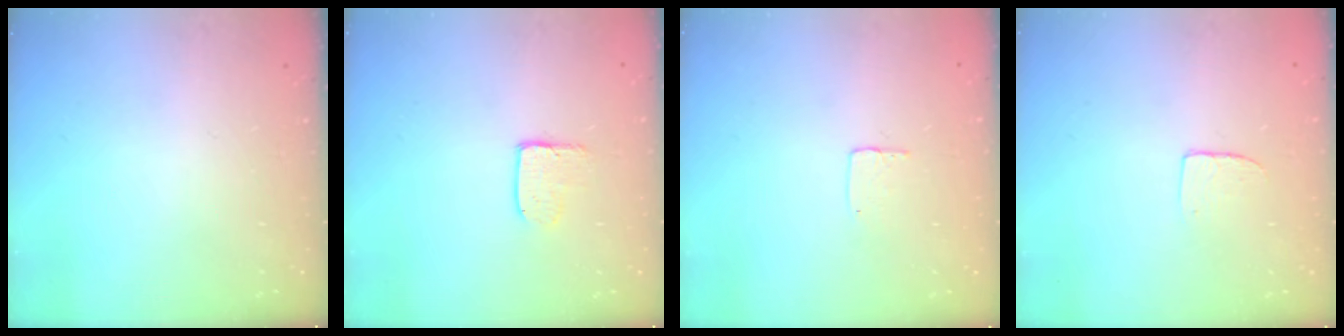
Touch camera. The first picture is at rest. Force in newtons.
{"total": 4.1, "press": 4.1, "slide": 0.3}
{"total": 3.5, "press": 3.5, "slide": 0.2}
{"total": 4.3, "press": 4.3, "slide": 0.3}